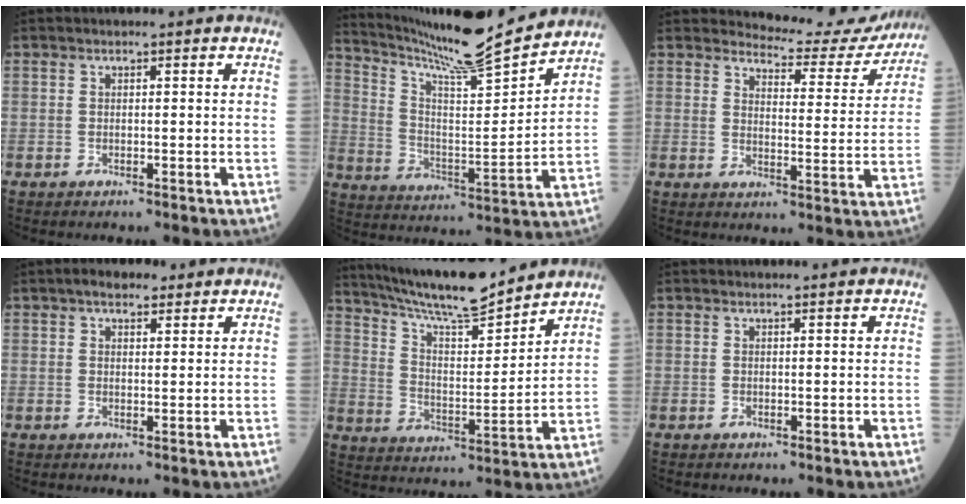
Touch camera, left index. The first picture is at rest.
{"total": 17.4, "force": [16.0, -0.8, 6.8], "torque": [-0.128, -0.020, 0.261]}
{"total": 11.5, "force": [11.3, 2.2, 0.5], "torque": [0.005, -0.034, 0.127]}
{"total": 3.8, "force": [2.7, 1.6, 2.1], "torque": [-0.038, 0.016, 0.042]}
{"total": 16.2, "force": [14.7, 1.2, 6.7], "torque": [-0.129, 0.005, 0.248]}
{"total": 0.8, "force": [0.8, 0.0, 0.2], "torque": [-0.006, 0.004, 0.013]}